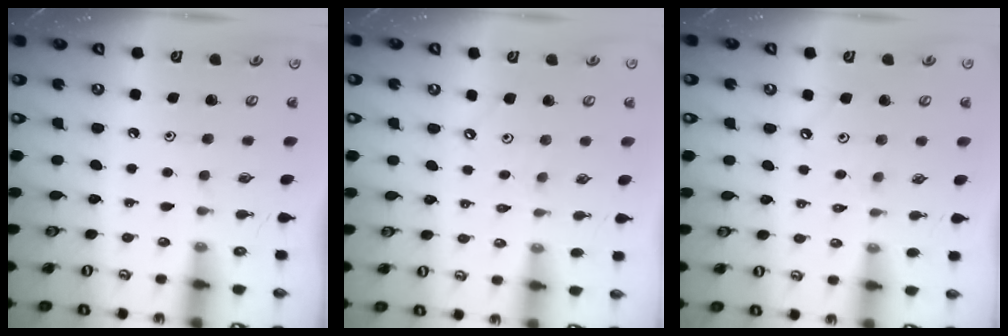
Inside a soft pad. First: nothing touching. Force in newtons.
{"total": 3.9, "press": 3.9, "slide": 0.4}
{"total": 3.7, "press": 3.7, "slide": 0.6}